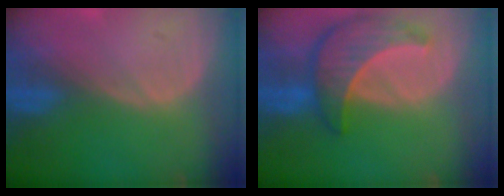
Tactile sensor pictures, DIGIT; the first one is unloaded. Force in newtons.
{"total": 8.7, "press": 7.9, "slide": 3.7}